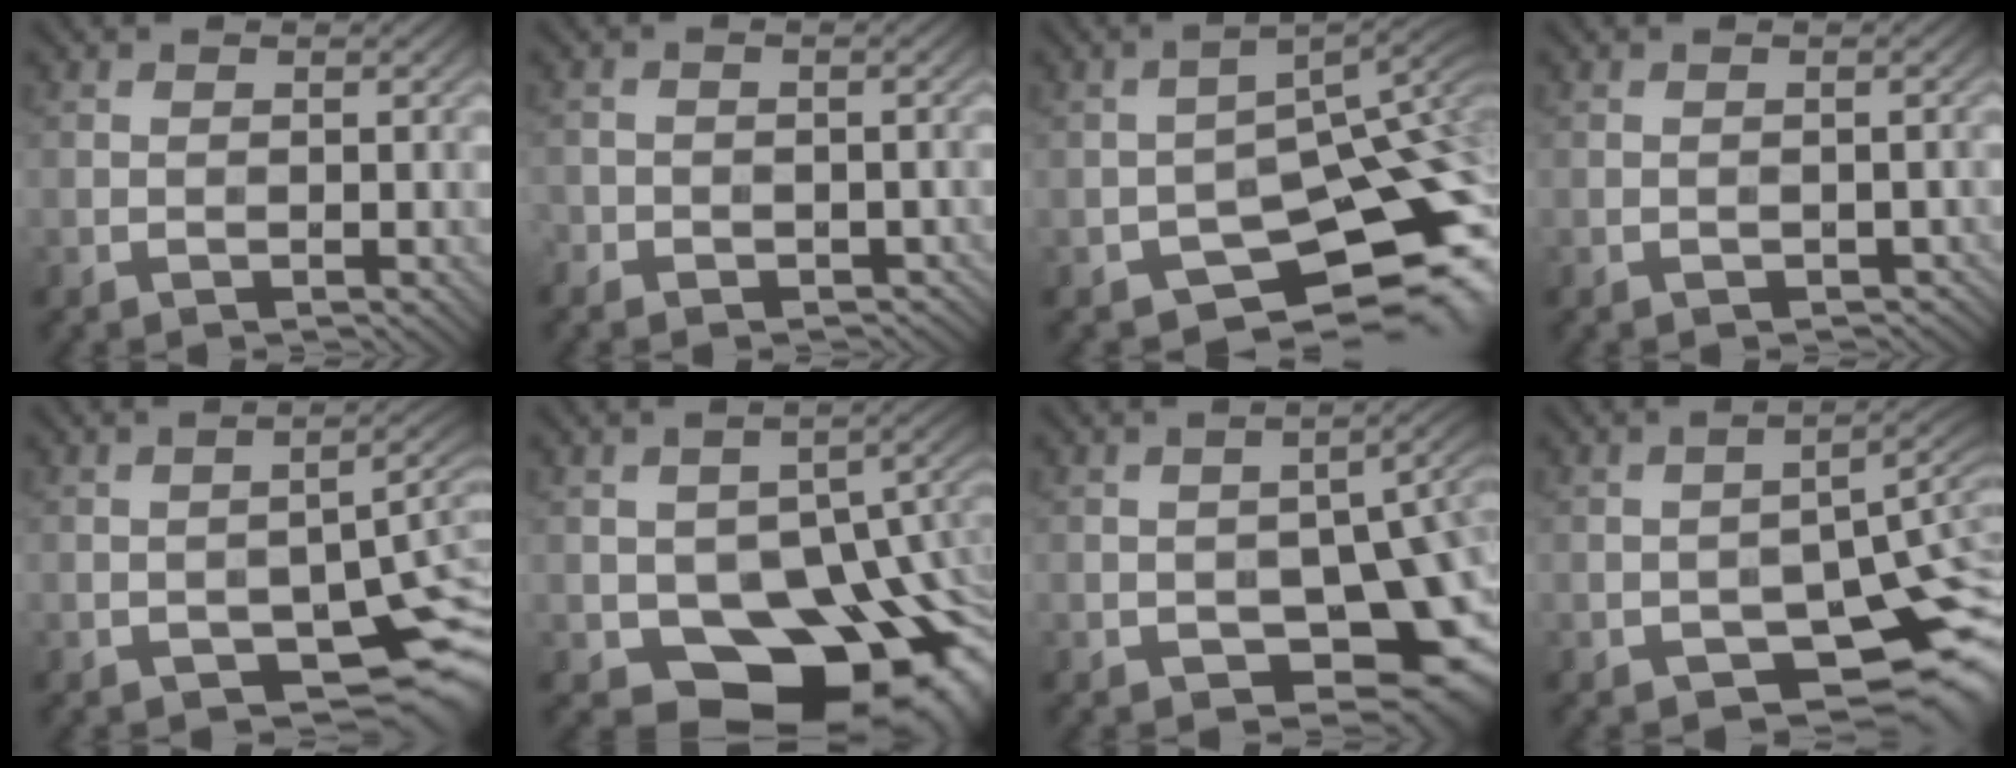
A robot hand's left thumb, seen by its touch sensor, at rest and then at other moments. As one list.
[{"total": 3.8, "force": [-2.6, 2.6, 0.8], "torque": [-0.004, 0.002, -0.037]}, {"total": 14.1, "force": [-6.8, 7.5, 9.8], "torque": [-0.127, -0.014, -0.096]}, {"total": 1.6, "force": [-0.9, 1.0, 0.9], "torque": [-0.017, -0.007, -0.008]}, {"total": 10.1, "force": [-4.1, 5.1, 7.7], "torque": [-0.105, -0.019, -0.058]}, {"total": 18.7, "force": [-6.7, 11.7, 12.9], "torque": [-0.167, -0.021, -0.084]}, {"total": 15.3, "force": [-5.2, 8.8, 11.5], "torque": [-0.132, -0.017, -0.058]}, {"total": 11.4, "force": [-4.7, 5.9, 8.5], "torque": [-0.115, -0.025, -0.066]}]